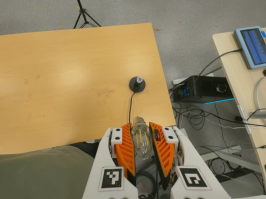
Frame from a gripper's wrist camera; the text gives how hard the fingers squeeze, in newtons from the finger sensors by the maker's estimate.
{"total": 22.4, "left": 24.8, "right": 20.0}